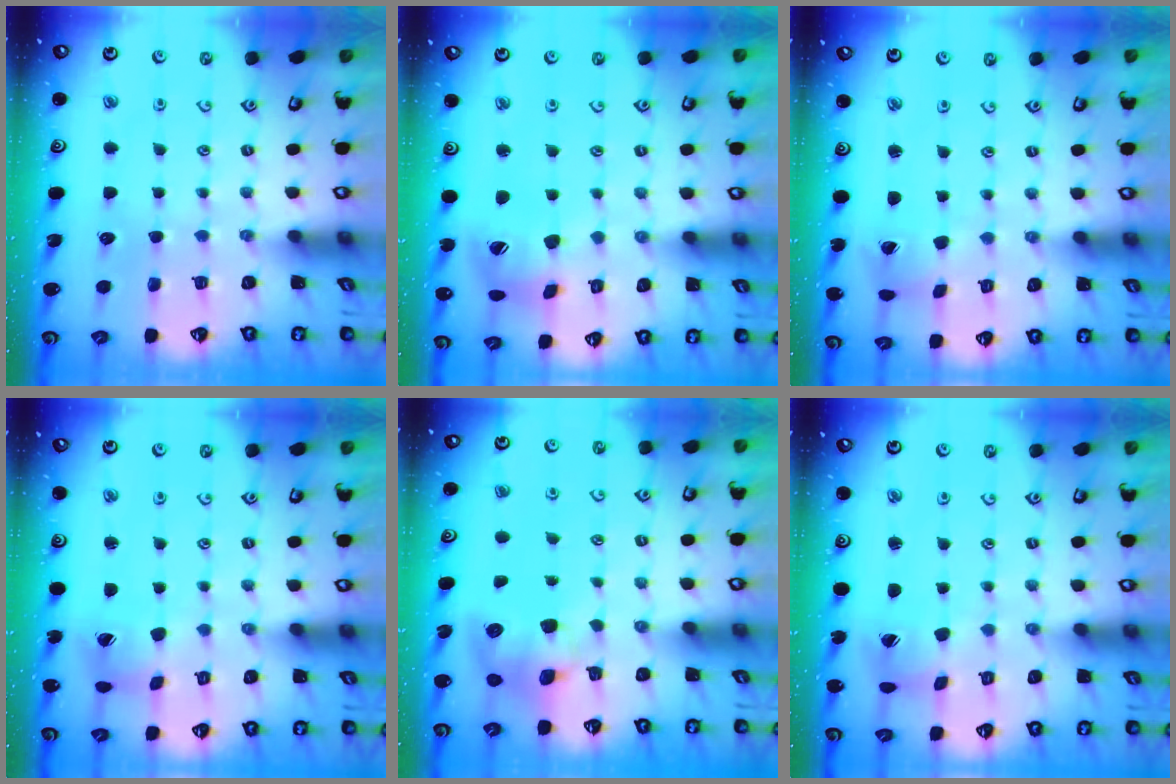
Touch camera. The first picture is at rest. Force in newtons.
{"total": 13.4, "press": 13.4, "slide": 1.3}
{"total": 1.6, "press": 1.5, "slide": 0.3}
{"total": 6.2, "press": 6.2, "slide": 0.5}
{"total": 8.6, "press": 8.5, "slide": 1.3}
{"total": 4.6, "press": 4.6, "slide": 0.6}